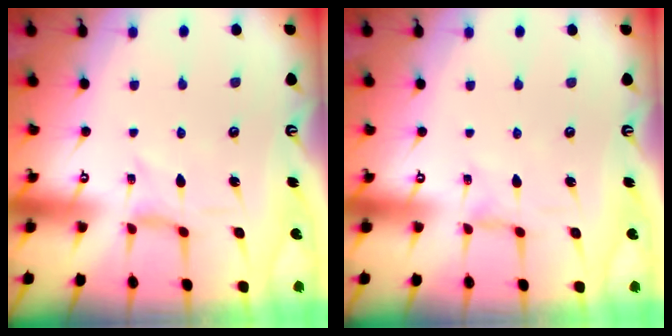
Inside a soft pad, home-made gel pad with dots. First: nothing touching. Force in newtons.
{"total": 0.0}